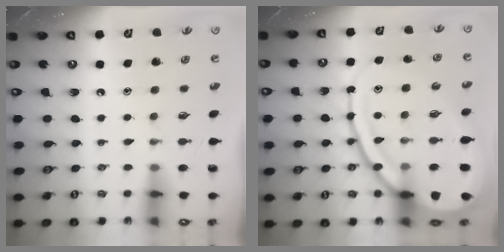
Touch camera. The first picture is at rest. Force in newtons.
{"total": 21.5, "press": 21.4, "slide": 2.1}